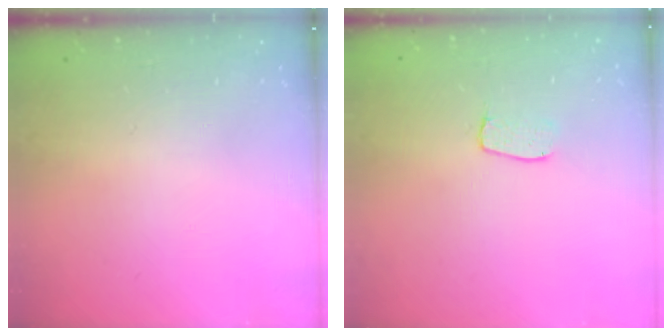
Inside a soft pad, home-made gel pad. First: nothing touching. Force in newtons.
{"total": 4.8, "press": 4.8, "slide": 0.3}